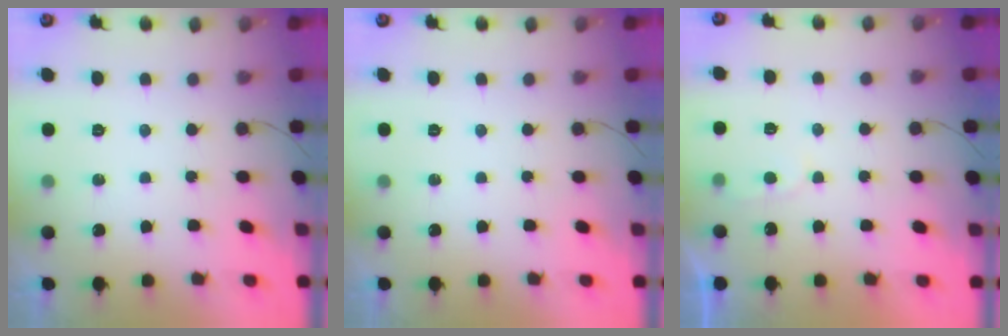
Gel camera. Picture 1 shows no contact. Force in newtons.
{"total": 0.0}
{"total": 2.5, "press": 2.5, "slide": 0.3}